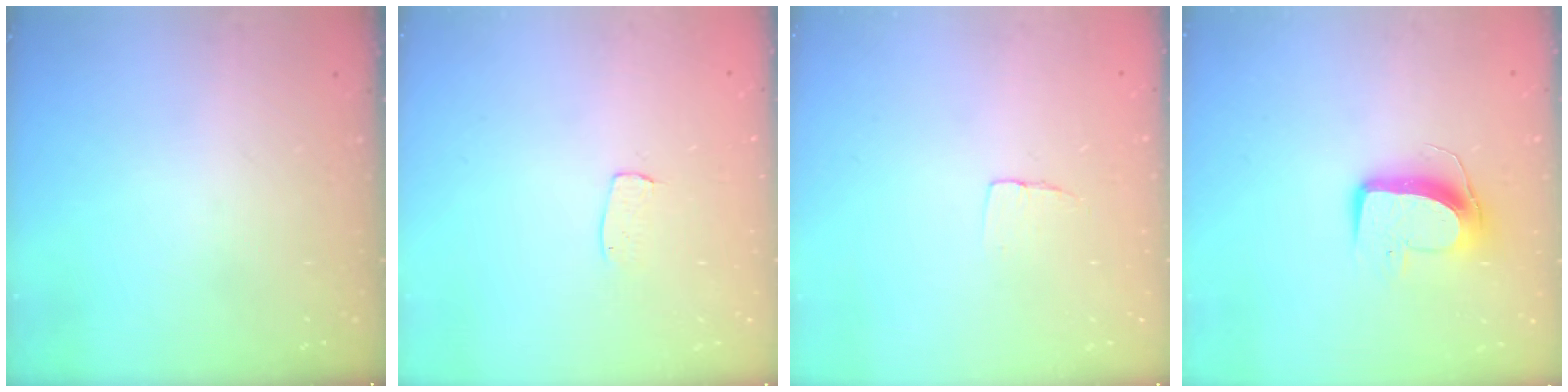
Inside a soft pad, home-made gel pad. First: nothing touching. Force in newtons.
{"total": 4.5, "press": 4.5, "slide": 0.3}
{"total": 3.9, "press": 3.9, "slide": 0.3}
{"total": 10.5, "press": 10.5, "slide": 0.4}